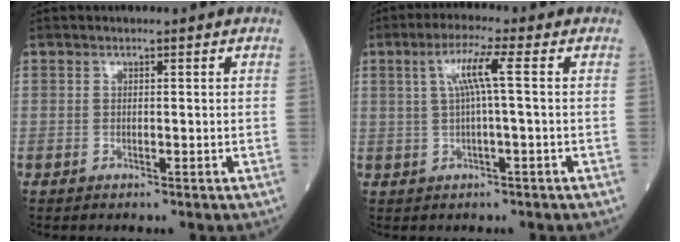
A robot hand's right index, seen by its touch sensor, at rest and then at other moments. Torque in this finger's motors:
{"motor_torque": [0.77, 0.27, 0.33, 0.11]}